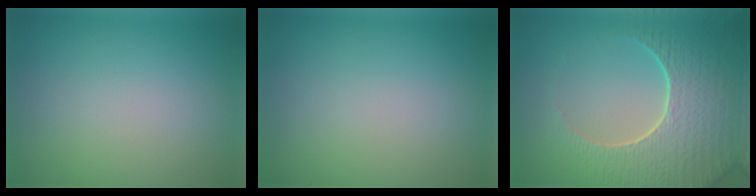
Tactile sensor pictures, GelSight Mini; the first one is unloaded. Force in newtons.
{"total": 0.0}
{"total": 8.1, "press": 6.1, "slide": 5.3}